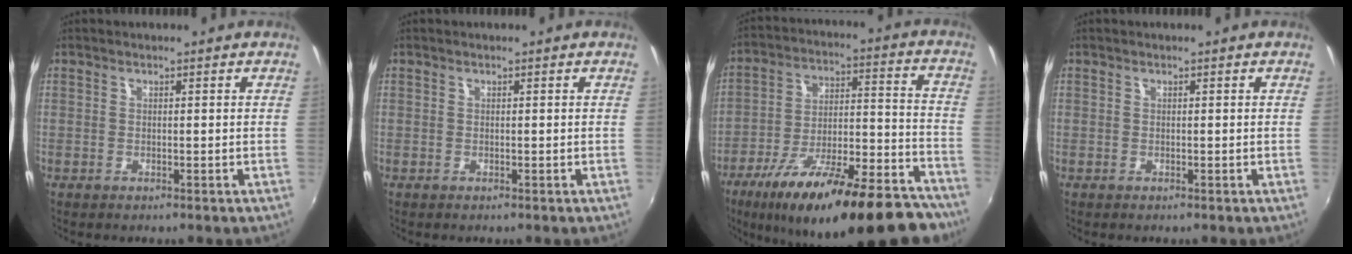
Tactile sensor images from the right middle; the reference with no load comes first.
{"total": 0.0}
{"total": 27.9, "force": [-21.0, 7.4, 16.9], "torque": [-0.267, -0.031, -0.303]}
{"total": 0.0}